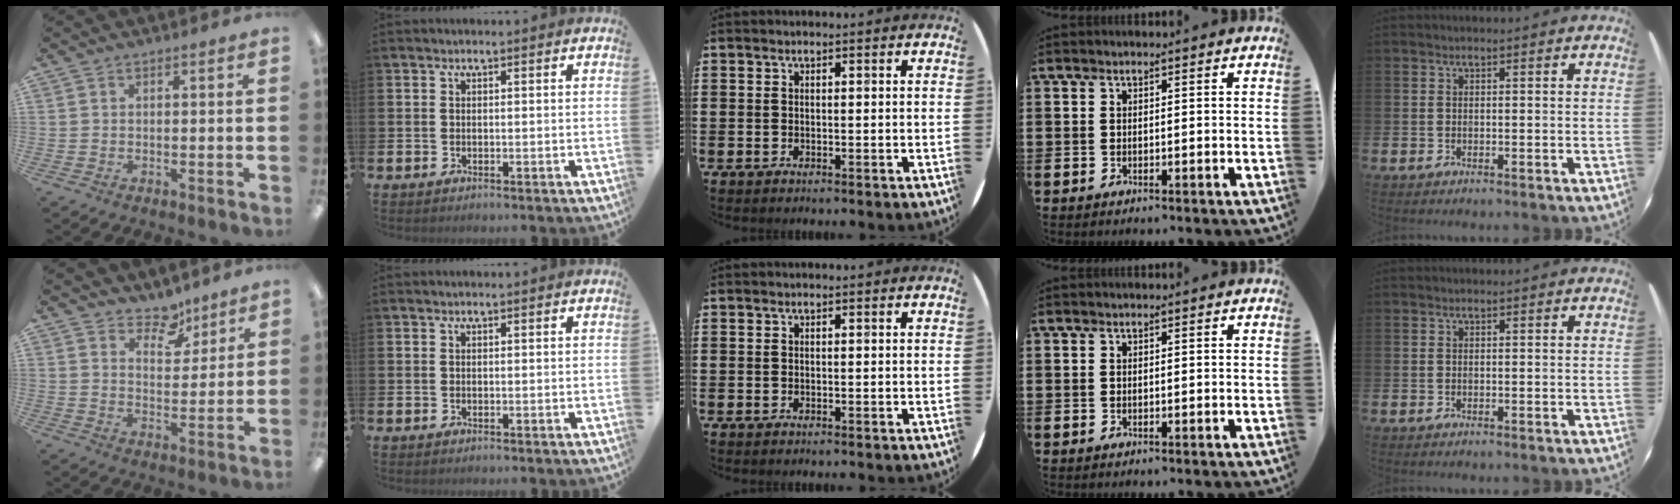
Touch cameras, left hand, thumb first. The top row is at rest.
{"thumb": {"total": 7.2, "force": [6.1, 3.6, 1.5], "torque": [-0.014, -0.046, 0.109]}}